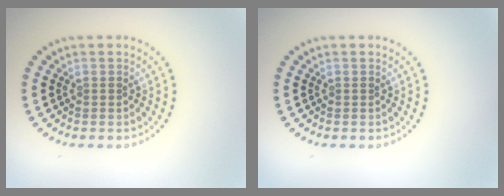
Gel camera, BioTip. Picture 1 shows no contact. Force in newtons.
{"total": 0.0}